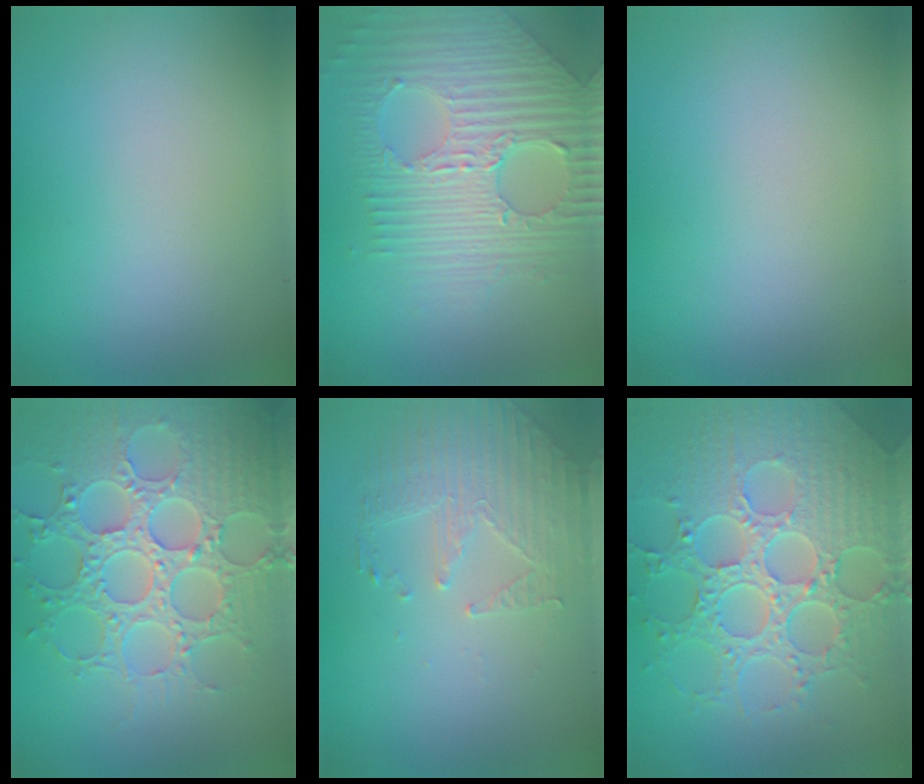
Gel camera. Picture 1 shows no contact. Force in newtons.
{"total": 7.8, "press": 5.2, "slide": 5.8}
{"total": 0.0}
{"total": 7.7, "press": 6.2, "slide": 4.6}
{"total": 2.2, "press": 1.8, "slide": 1.2}
{"total": 8.2, "press": 6.0, "slide": 5.5}